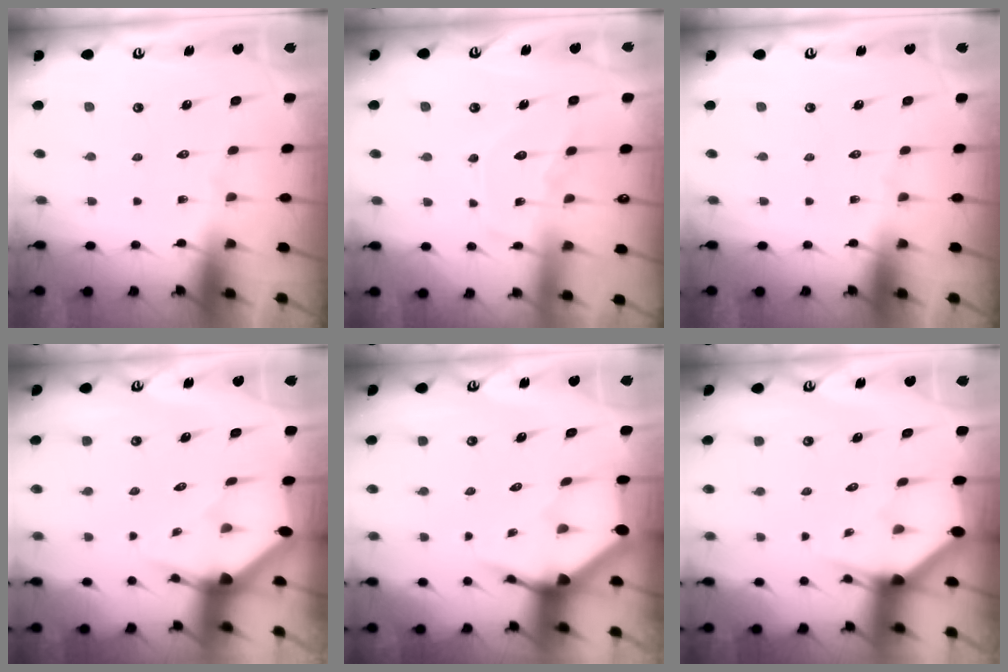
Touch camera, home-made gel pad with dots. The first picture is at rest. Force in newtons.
{"total": 10.1, "press": 10.0, "slide": 0.9}
{"total": 0.0}
{"total": 3.1, "press": 3.1, "slide": 0.3}
{"total": 3.8, "press": 3.8, "slide": 0.4}
{"total": 2.7, "press": 2.7, "slide": 0.1}